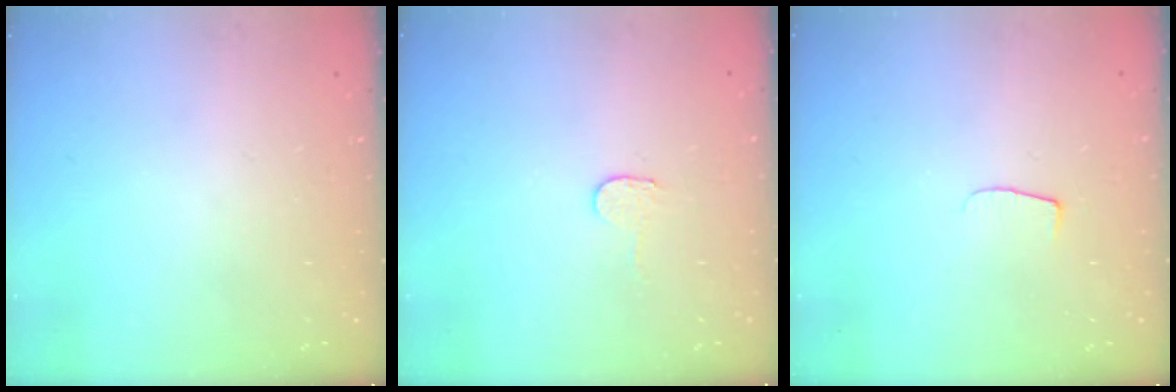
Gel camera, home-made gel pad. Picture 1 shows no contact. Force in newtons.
{"total": 2.3, "press": 2.3, "slide": 0.2}
{"total": 4.3, "press": 4.3, "slide": 0.5}